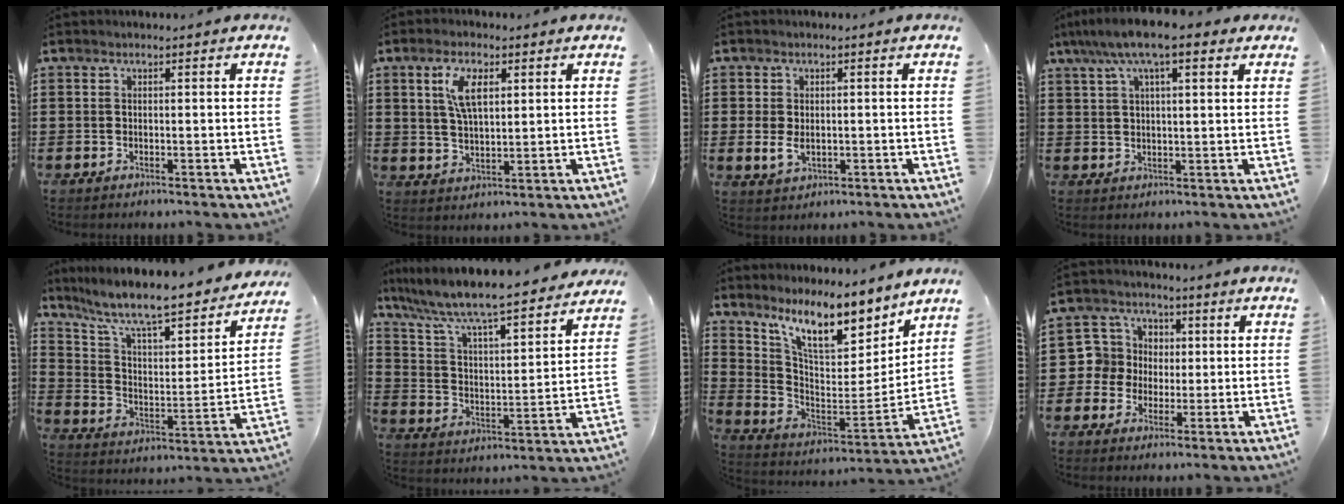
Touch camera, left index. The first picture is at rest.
{"total": 6.6, "force": [2.7, 2.7, 5.4], "torque": [-0.107, 0.006, 0.046]}
{"total": 2.8, "force": [-0.2, 1.9, 2.1], "torque": [-0.042, 0.005, -0.004]}
{"total": 8.2, "force": [5.2, 2.0, 6.1], "torque": [-0.130, 0.006, 0.091]}
{"total": 8.7, "force": [7.2, 1.4, 4.6], "torque": [-0.113, -0.058, 0.117]}
{"total": 6.8, "force": [6.0, 0.3, 3.1], "torque": [-0.089, -0.052, 0.093]}
{"total": 11.5, "force": [9.1, 3.1, 6.5], "torque": [-0.144, -0.052, 0.159]}
{"total": 6.1, "force": [0.4, 6.1, 0.5], "torque": [-0.041, 0.013, 0.008]}